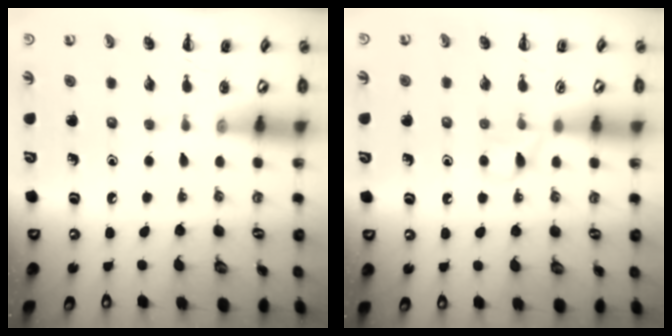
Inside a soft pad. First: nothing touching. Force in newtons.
{"total": 5.4, "press": 5.1, "slide": 1.9}